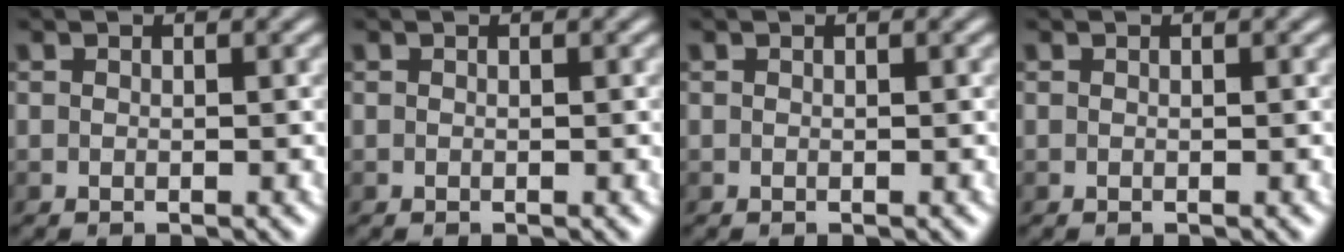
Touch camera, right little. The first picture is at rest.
{"total": 0.0}
{"total": 0.0}
{"total": 0.0}